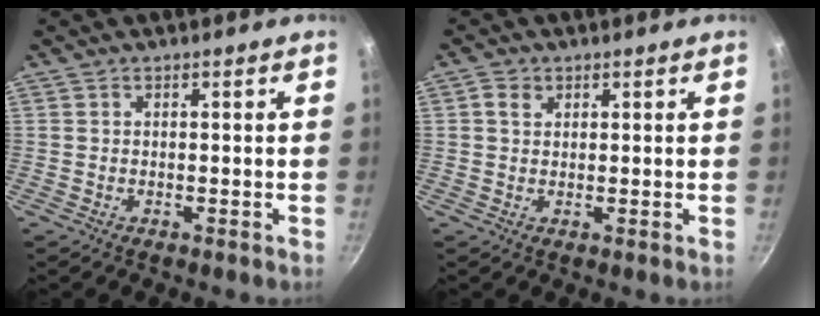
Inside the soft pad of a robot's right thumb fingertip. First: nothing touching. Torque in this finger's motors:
{"motor_torque": [-0.11, 0.00, 0.06, 0.01, -0.01]}